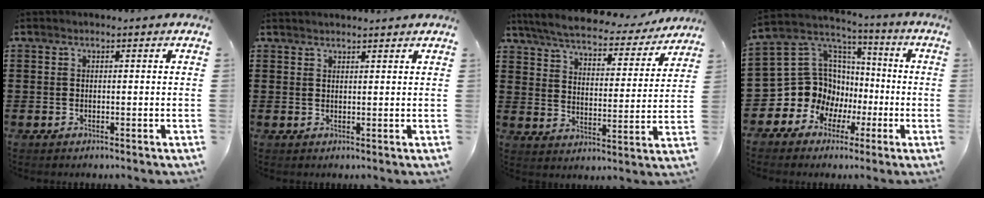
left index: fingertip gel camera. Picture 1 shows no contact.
{"total": 1.2, "force": [1.2, 0.0, 0.1], "torque": [-0.004, 0.000, 0.023]}
{"total": 5.4, "force": [5.1, 0.6, 1.7], "torque": [-0.060, -0.032, 0.083]}
{"total": 11.5, "force": [-1.8, 10.9, 3.0], "torque": [-0.107, -0.024, -0.022]}